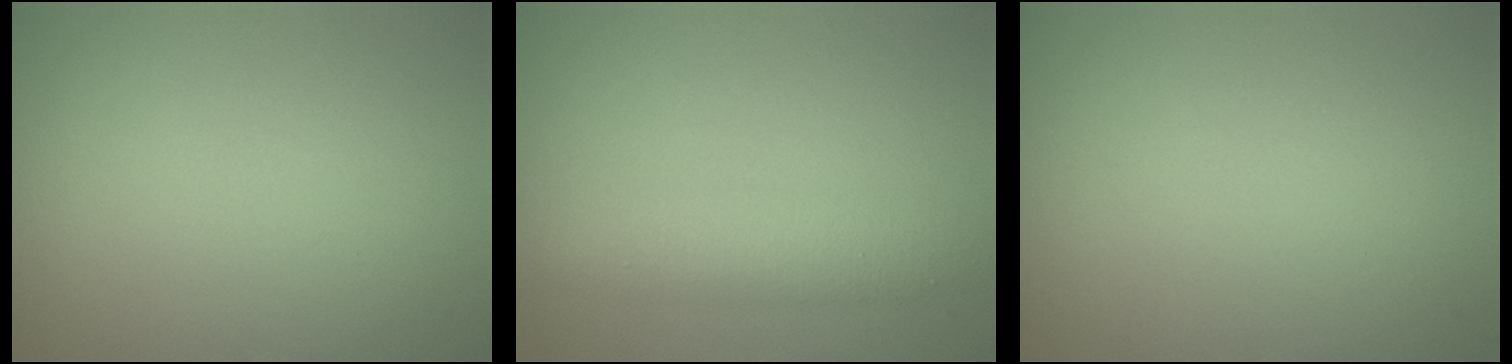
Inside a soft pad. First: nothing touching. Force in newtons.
{"total": 3.7, "press": 3.7, "slide": 0.1}
{"total": 0.0}